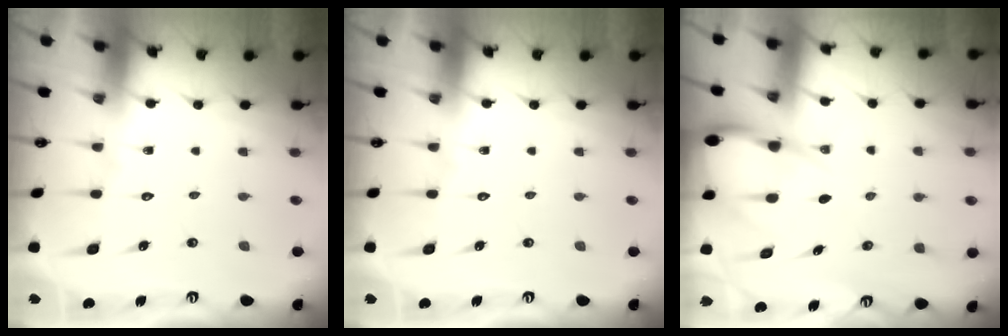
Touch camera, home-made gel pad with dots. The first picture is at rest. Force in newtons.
{"total": 0.0}
{"total": 6.5, "press": 6.5, "slide": 0.7}